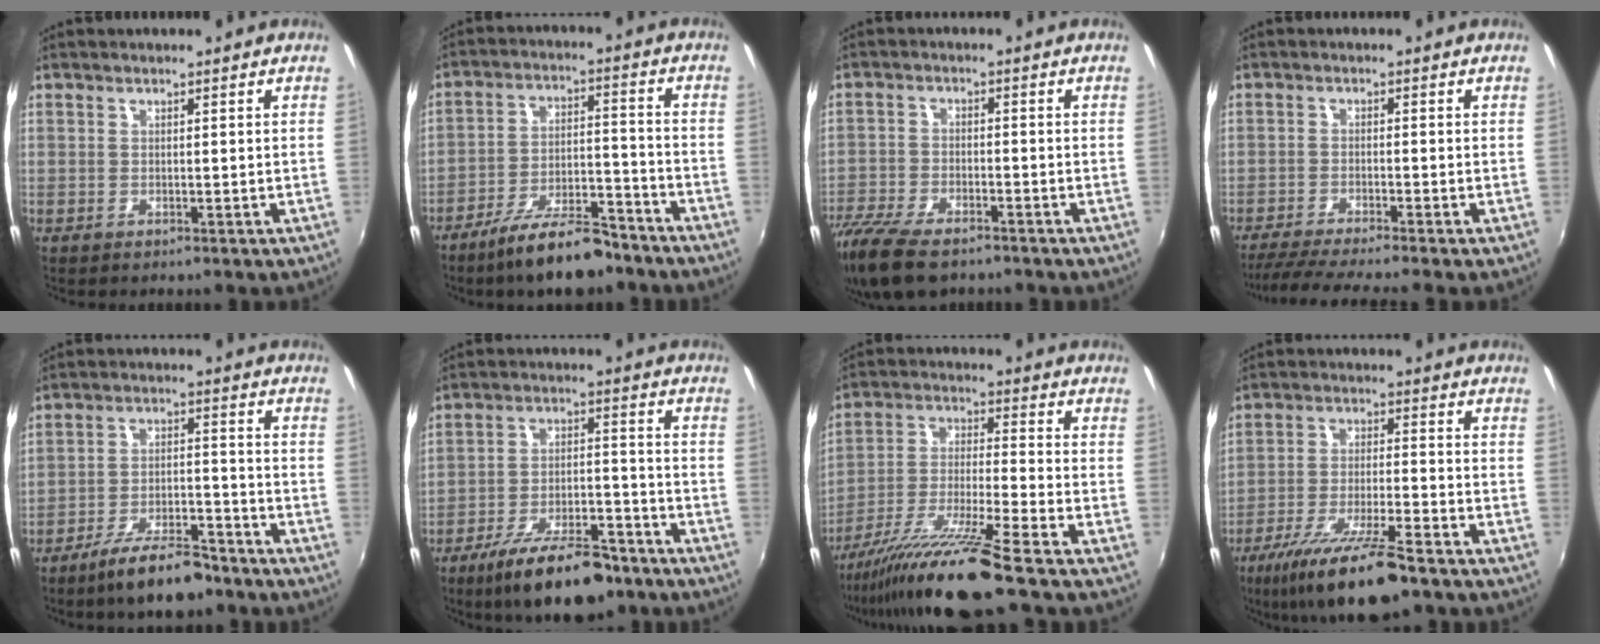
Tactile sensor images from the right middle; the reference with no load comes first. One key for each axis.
{"total": 13.1, "fx": -10.5, "fy": 3.6, "fz": 7.1, "tx": -0.135, "ty": 0.003, "tz": -0.168}
{"total": 14.6, "fx": -11.2, "fy": 5.2, "fz": 7.8, "tx": -0.192, "ty": -0.042, "tz": -0.203}
{"total": 8.9, "fx": -7.7, "fy": -1.3, "fz": 4.2, "tx": -0.098, "ty": -0.025, "tz": -0.130}
{"total": 11.0, "fx": -8.7, "fy": 3.0, "fz": 6.0, "tx": -0.118, "ty": 0.000, "tz": -0.139}
{"total": 16.6, "fx": -12.3, "fy": 5.4, "fz": 9.7, "tx": -0.178, "ty": -0.012, "tz": -0.187}
{"total": 13.7, "fx": -10.8, "fy": -1.8, "fz": 8.2, "tx": -0.162, "ty": -0.023, "tz": -0.195}
{"total": 14.6, "fx": -10.7, "fy": 2.0, "fz": 9.8, "tx": -0.198, "ty": -0.035, "tz": -0.184}